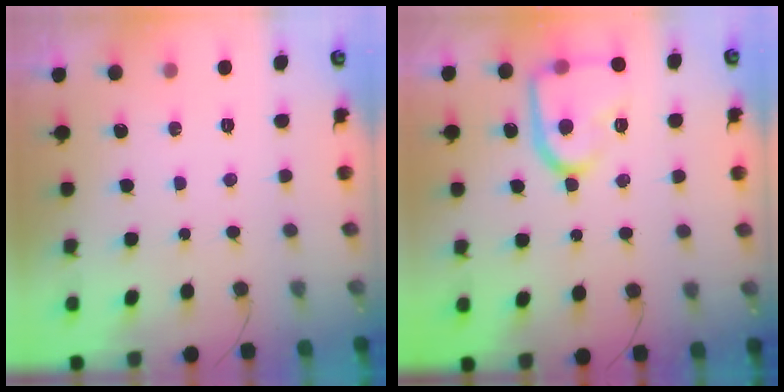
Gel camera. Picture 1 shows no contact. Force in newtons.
{"total": 14.8, "press": 14.7, "slide": 1.2}